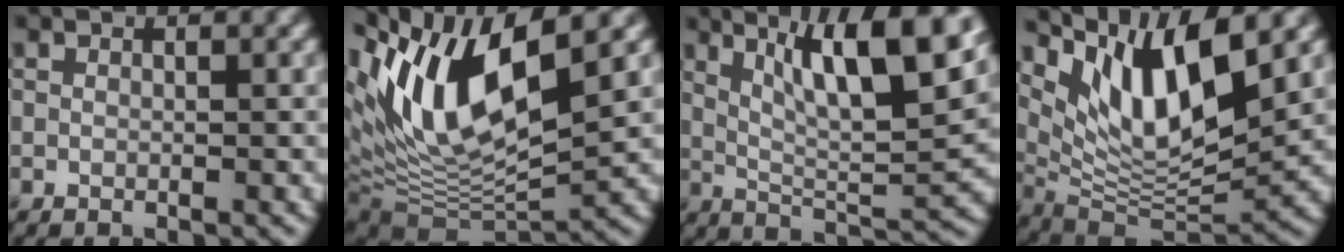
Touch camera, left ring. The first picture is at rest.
{"total": 12.6, "force": [4.5, 4.7, 10.7], "torque": [-0.208, 0.004, 0.084]}
{"total": 10.8, "force": [5.0, 2.5, 9.2], "torque": [-0.139, 0.002, 0.087]}
{"total": 10.2, "force": [5.7, 3.3, 7.8], "torque": [-0.135, -0.012, 0.112]}